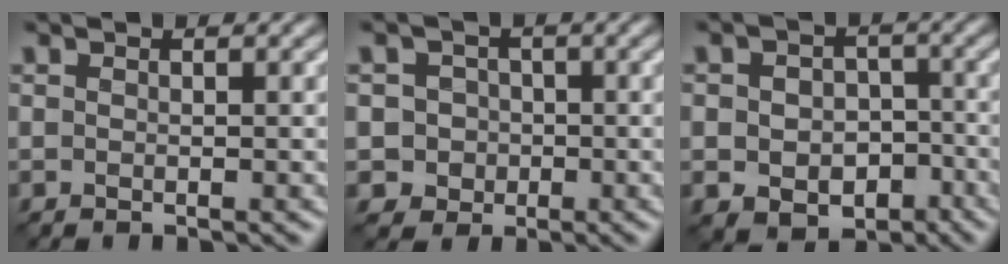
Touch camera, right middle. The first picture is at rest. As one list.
[{"total": 4.2, "force": [-1.0, 4.1, 0.4], "torque": [0.017, 0.016, -0.036]}, {"total": 7.1, "force": [-3.2, 5.3, 3.4], "torque": [-0.032, -0.025, -0.046]}]